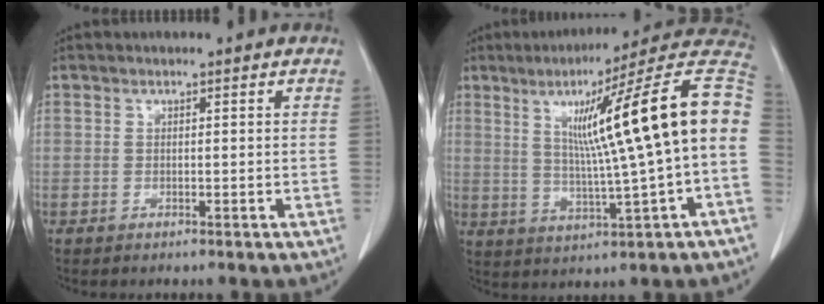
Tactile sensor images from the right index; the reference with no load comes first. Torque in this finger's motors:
{"motor_torque": [2.14, 0.00, 0.58, 0.18]}